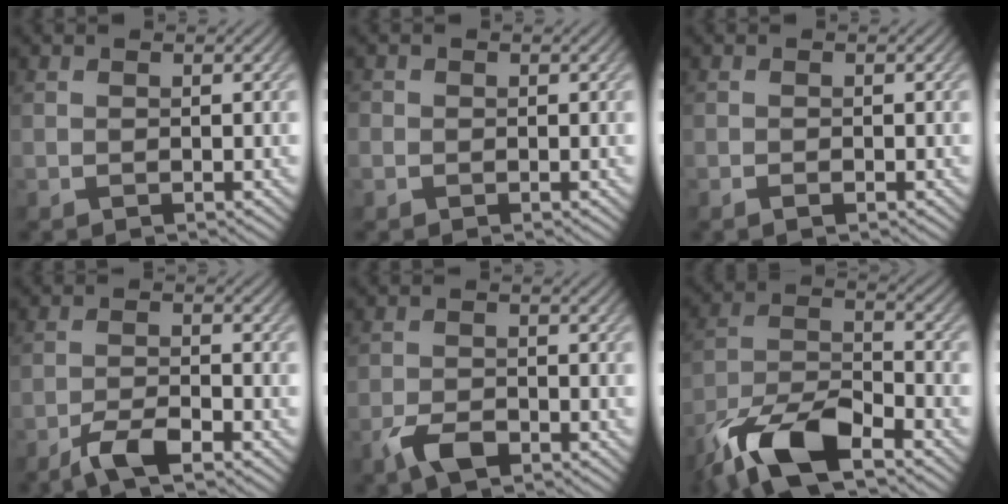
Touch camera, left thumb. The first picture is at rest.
{"total": 0.9, "force": [-0.2, 0.9, 0.1], "torque": [0.003, -0.004, -0.006]}
{"total": 0.8, "force": [-0.5, 0.3, 0.6], "torque": [-0.011, 0.000, -0.009]}
{"total": 5.0, "force": [-3.6, 1.1, 3.3], "torque": [-0.069, 0.000, -0.071]}
{"total": 3.7, "force": [-2.4, 1.8, 2.3], "torque": [-0.046, -0.003, -0.051]}
{"total": 12.3, "force": [-8.3, 4.5, 7.9], "torque": [-0.154, -0.003, -0.172]}